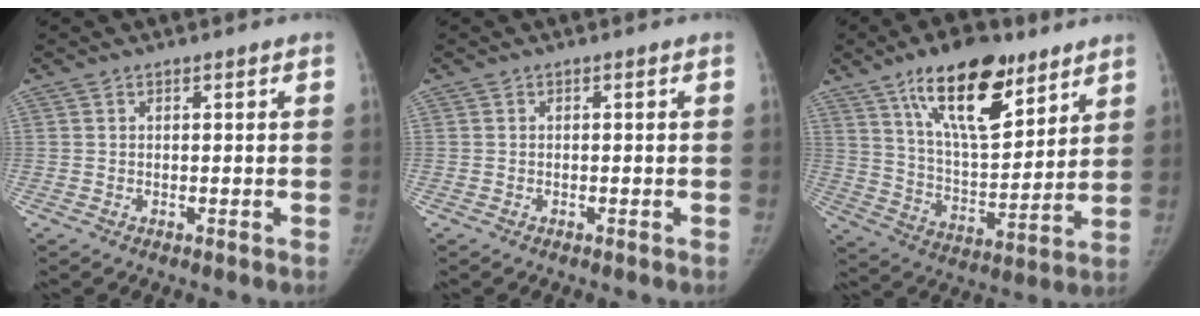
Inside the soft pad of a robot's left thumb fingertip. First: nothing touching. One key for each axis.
{"total": 0.0}
{"total": 19.7, "fx": 11.7, "fy": 8.3, "fz": 13.4, "tx": -0.182, "ty": -0.057, "tz": 0.205}